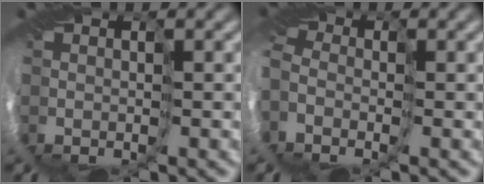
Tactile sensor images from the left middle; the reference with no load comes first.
{"total": 3.6, "force": [-1.2, 2.3, 2.5], "torque": [-0.054, 0.013, -0.025]}